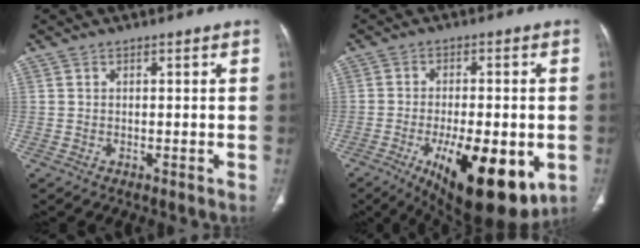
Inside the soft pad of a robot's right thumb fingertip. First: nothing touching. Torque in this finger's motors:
{"motor_torque": [2.44, 1.90, 1.37, -1.40, 0.60]}